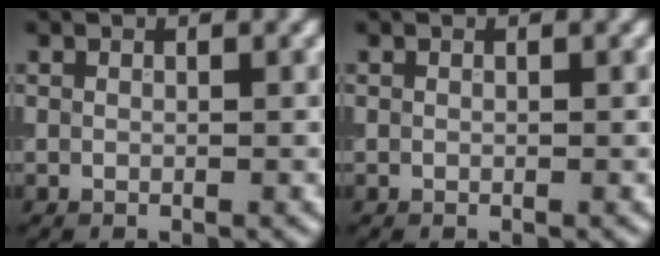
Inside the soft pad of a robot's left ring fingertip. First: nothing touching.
{"total": 0.0}